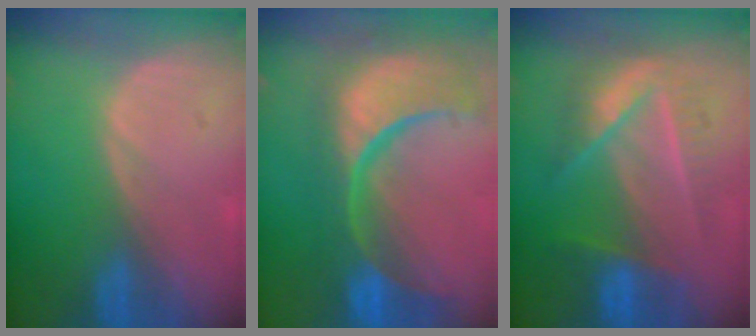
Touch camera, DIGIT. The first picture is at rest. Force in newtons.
{"total": 14.9, "press": 11.8, "slide": 9.1}
{"total": 7.3, "press": 7.3, "slide": 0.2}